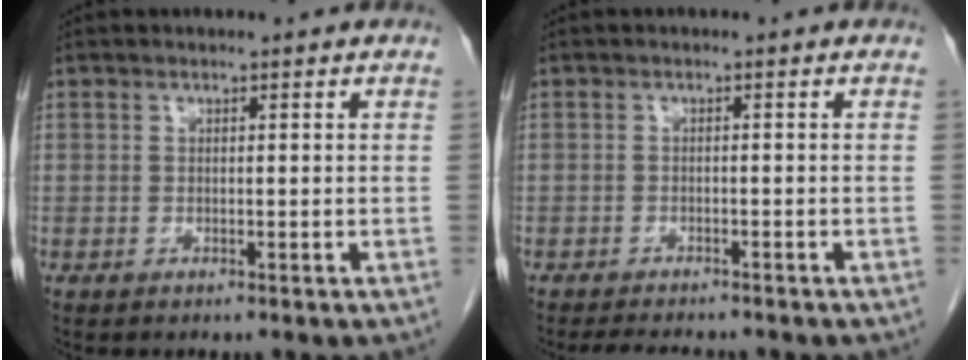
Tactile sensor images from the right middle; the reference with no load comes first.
{"total": 5.5, "force": [-5.0, 0.9, 2.2], "torque": [-0.030, -0.009, -0.073]}